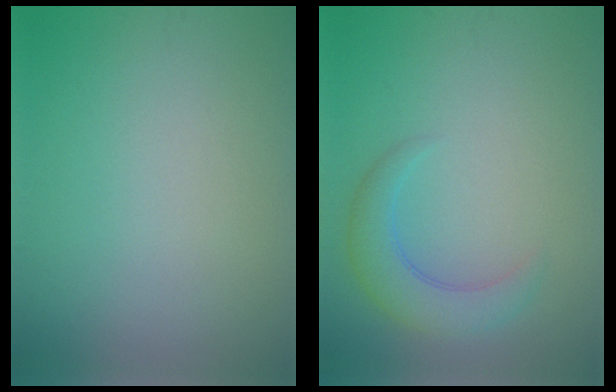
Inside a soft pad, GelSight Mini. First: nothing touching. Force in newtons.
{"total": 3.4, "press": 3.4, "slide": 0.2}